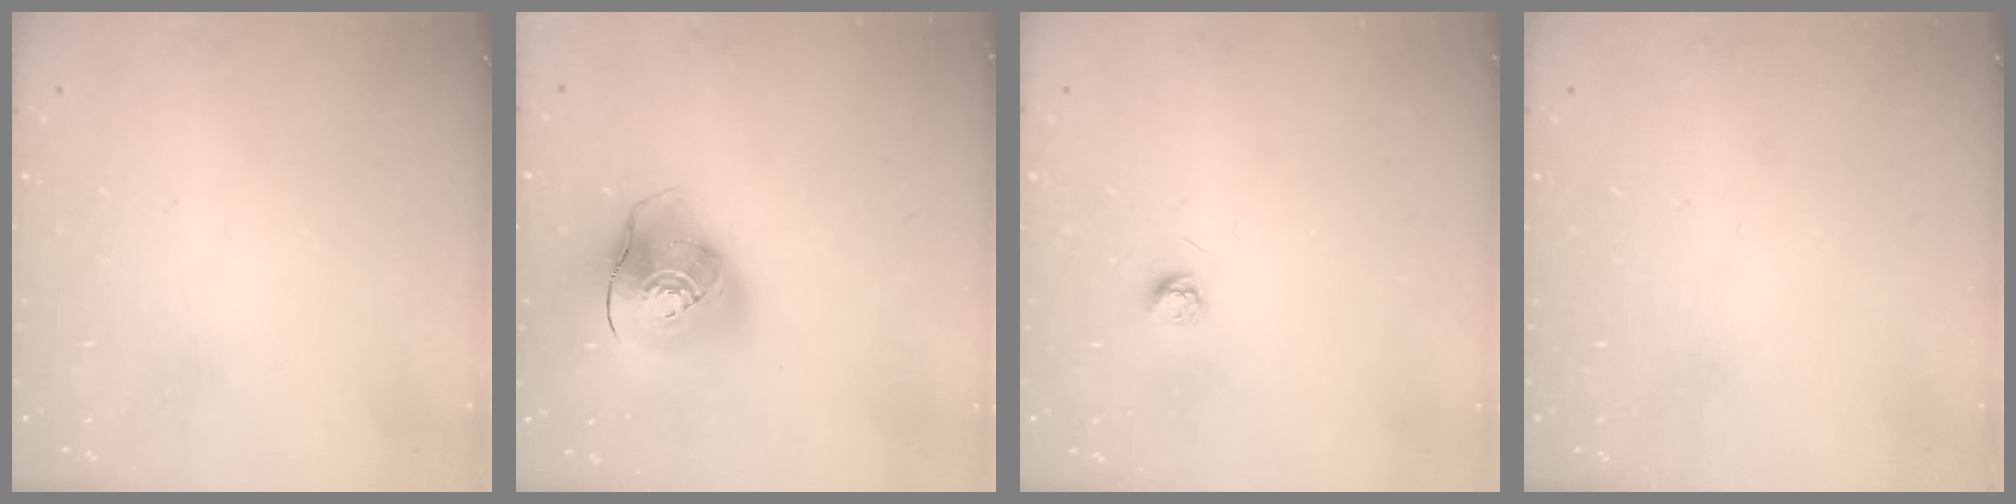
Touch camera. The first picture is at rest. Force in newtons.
{"total": 12.8, "press": 12.6, "slide": 2.1}
{"total": 3.7, "press": 3.7, "slide": 0.3}
{"total": 0.0}